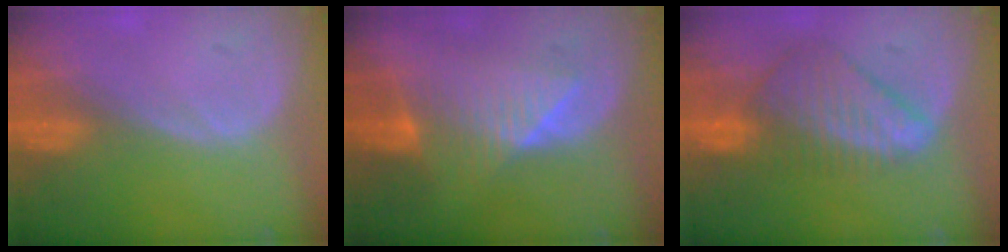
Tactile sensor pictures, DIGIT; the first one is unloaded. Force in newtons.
{"total": 7.3, "press": 7.2, "slide": 1.5}
{"total": 8.5, "press": 7.4, "slide": 4.2}